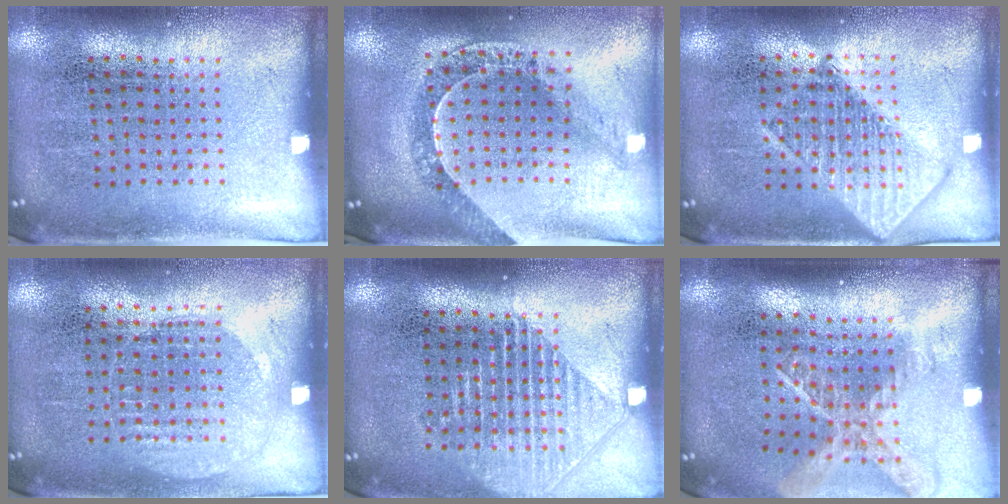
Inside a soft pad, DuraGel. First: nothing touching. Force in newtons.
{"total": 1.1, "press": 1.0, "slide": 0.2}
{"total": 2.9, "press": 2.9, "slide": 0.5}
{"total": 1.0, "press": 0.9, "slide": 0.4}
{"total": 1.5, "press": 1.4, "slide": 0.6}
{"total": 1.8, "press": 1.3, "slide": 1.3}